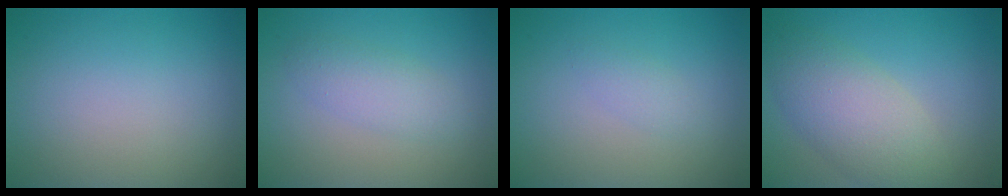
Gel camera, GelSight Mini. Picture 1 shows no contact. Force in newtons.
{"total": 2.4, "press": 2.4, "slide": 0.2}
{"total": 1.1, "press": 1.1, "slide": 0.0}
{"total": 5.5, "press": 5.4, "slide": 0.5}